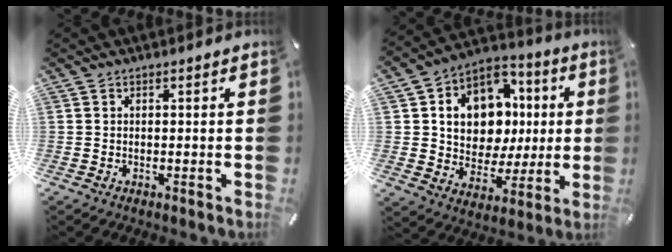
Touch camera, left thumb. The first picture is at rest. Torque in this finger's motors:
{"motor_torque": [1.56, 2.80, 1.34, -1.04, 0.32]}